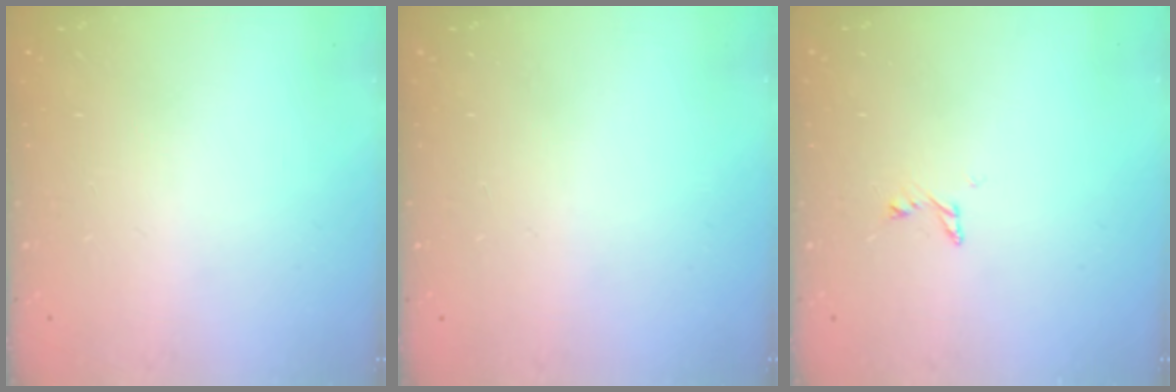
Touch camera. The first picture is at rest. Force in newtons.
{"total": 0.0}
{"total": 3.9, "press": 3.9, "slide": 0.4}